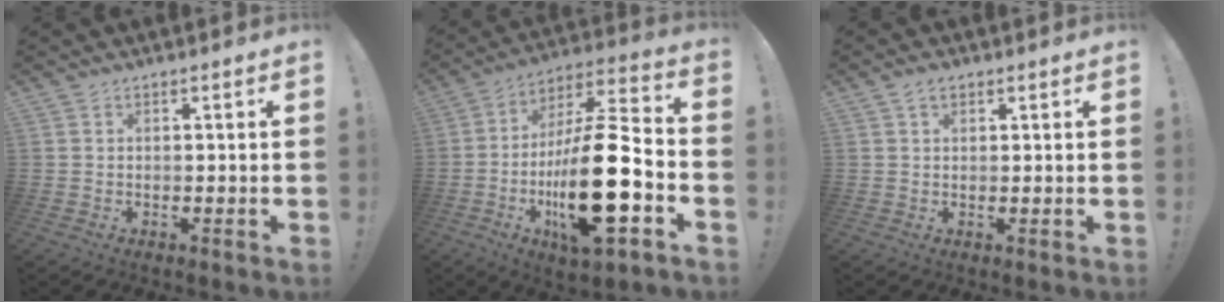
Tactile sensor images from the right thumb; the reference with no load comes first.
{"total": 24.7, "force": [-6.5, 7.7, 22.6], "torque": [-0.411, 0.027, -0.107]}
{"total": 2.3, "force": [1.4, 1.3, 1.3], "torque": [-0.024, 0.000, 0.024]}